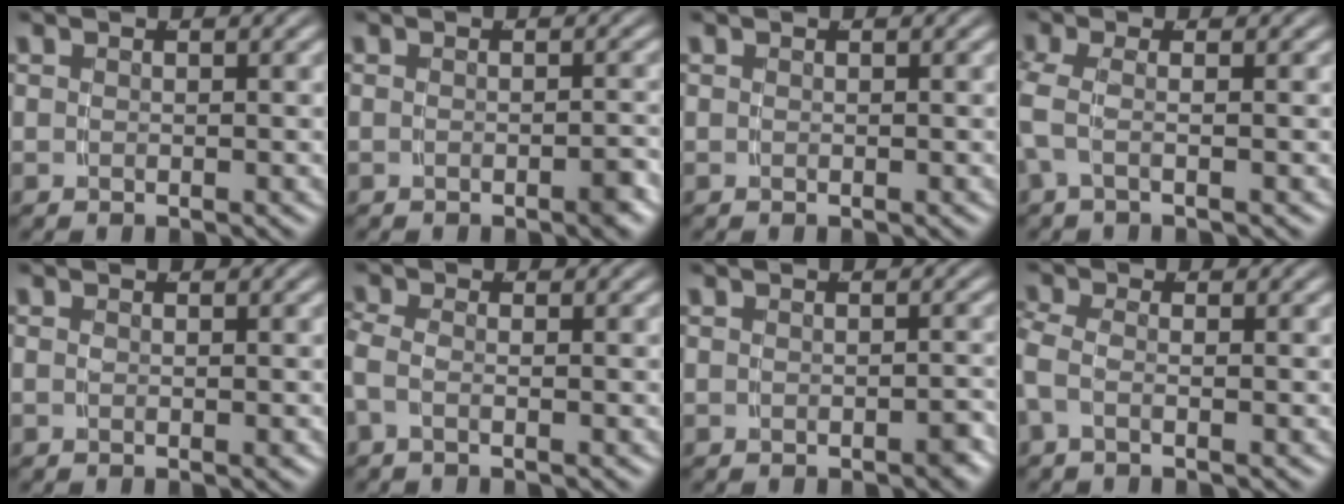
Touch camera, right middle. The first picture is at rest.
{"total": 1.2, "force": [-0.9, 0.1, 0.8], "torque": [-0.013, 0.005, -0.019]}
{"total": 0.0}
{"total": 2.3, "force": [-0.1, 0.6, 2.2], "torque": [-0.054, -0.002, -0.001]}
{"total": 0.5, "force": [-0.2, -0.5, 0.2], "torque": [-0.007, -0.006, 0.002]}
{"total": 1.8, "force": [-0.6, 0.8, 1.5], "torque": [-0.044, -0.009, -0.009]}
{"total": 1.0, "force": [-0.8, 0.3, 0.5], "torque": [-0.007, 0.003, -0.016]}
{"total": 2.2, "force": [-0.6, 1.1, 1.8], "torque": [-0.050, -0.008, -0.010]}